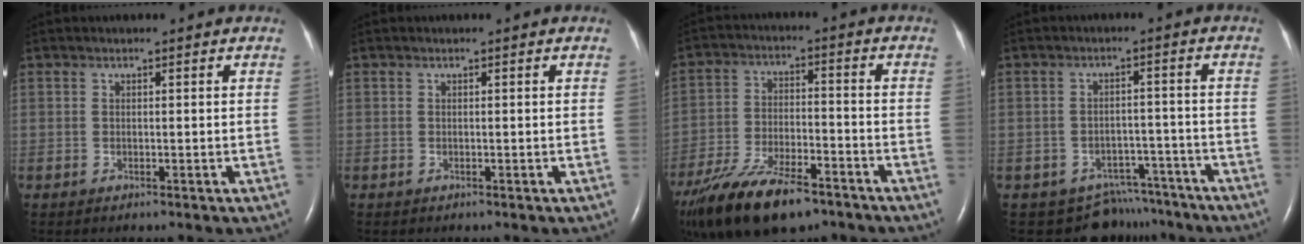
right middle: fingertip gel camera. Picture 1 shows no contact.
{"total": 0.0}
{"total": 17.0, "force": [-12.2, 5.7, 10.3], "torque": [-0.208, -0.020, -0.213]}
{"total": 8.4, "force": [-7.2, 4.3, -0.5], "torque": [0.017, 0.032, -0.089]}